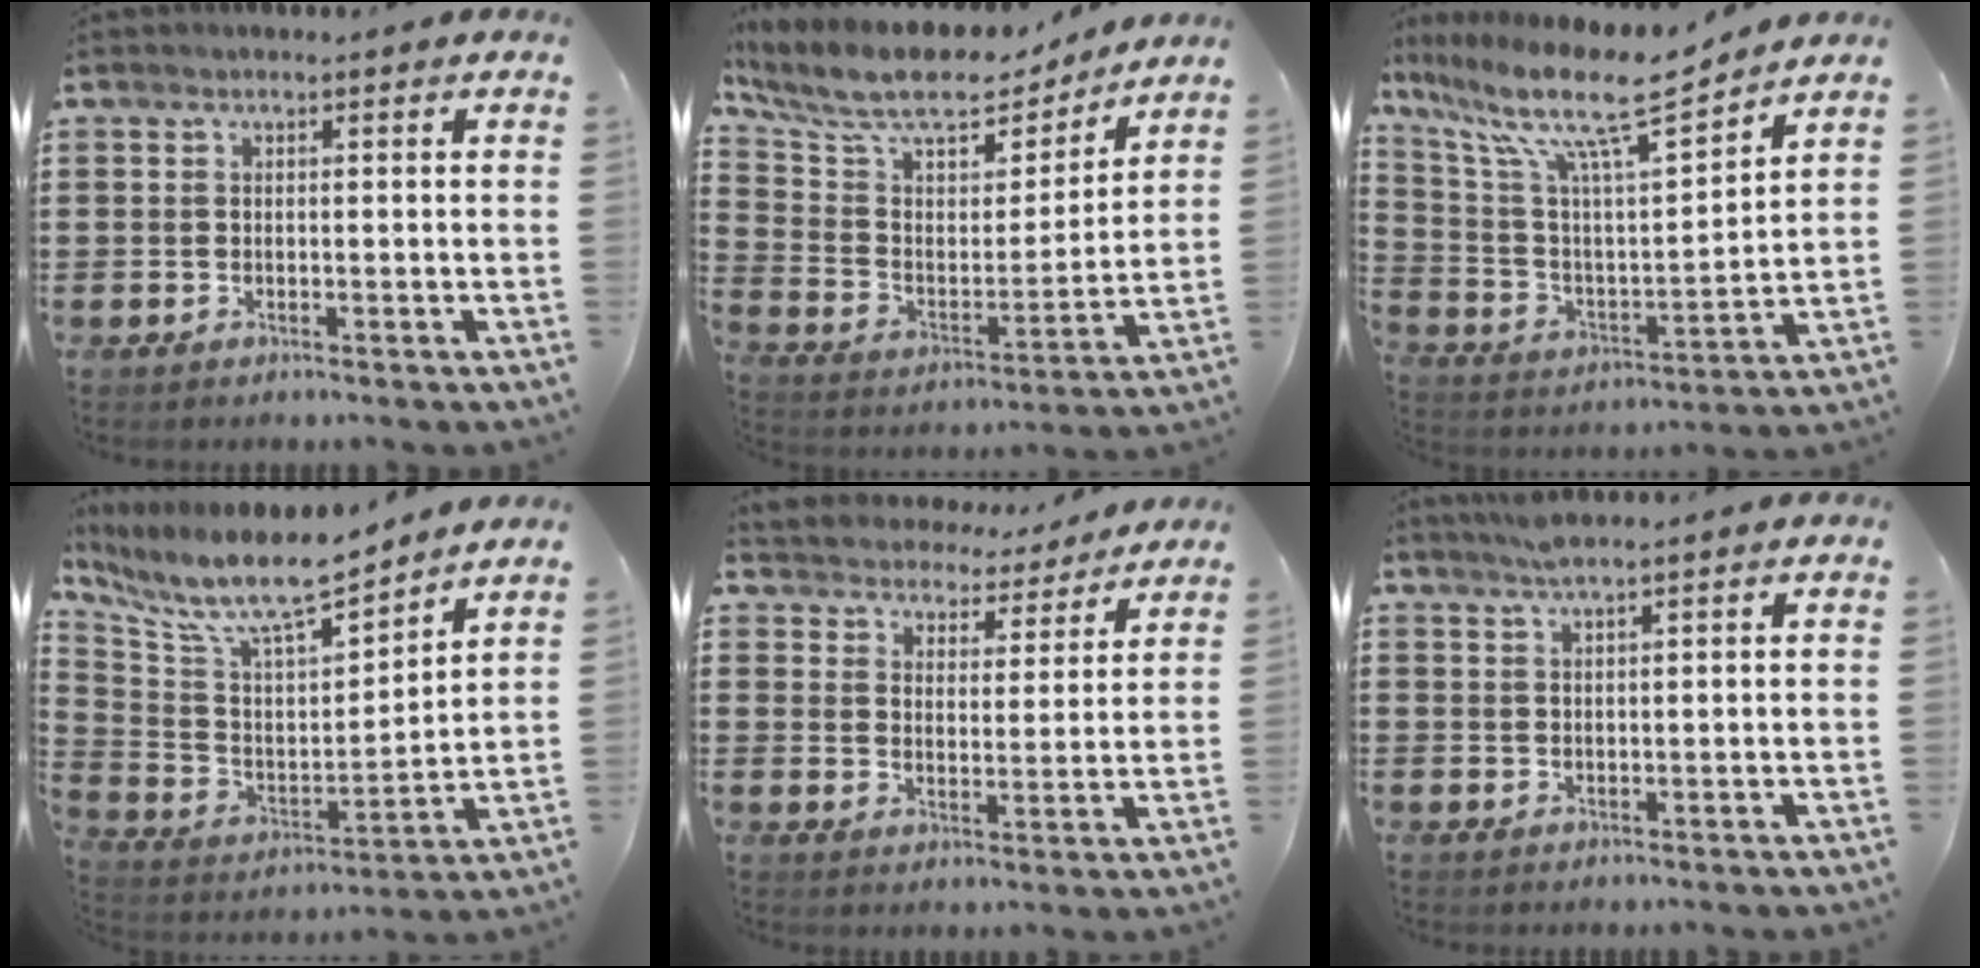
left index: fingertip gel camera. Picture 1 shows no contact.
{"total": 10.5, "force": [8.8, 3.0, 4.9], "torque": [-0.134, -0.048, 0.153]}
{"total": 12.6, "force": [9.3, 1.5, 8.4], "torque": [-0.196, -0.052, 0.152]}
{"total": 10.5, "force": [8.8, 2.2, 5.3], "torque": [-0.142, -0.053, 0.153]}
{"total": 4.5, "force": [4.4, 0.2, -0.7], "torque": [-0.016, -0.038, 0.074]}
{"total": 2.3, "force": [1.9, -0.1, 1.3], "torque": [-0.029, 0.000, 0.036]}